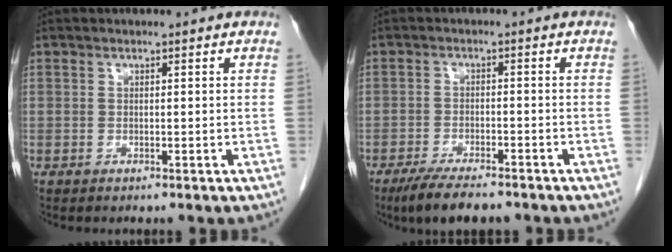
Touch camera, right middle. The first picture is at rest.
{"total": 7.5, "force": [-6.0, 1.7, 4.1], "torque": [-0.069, -0.015, -0.099]}